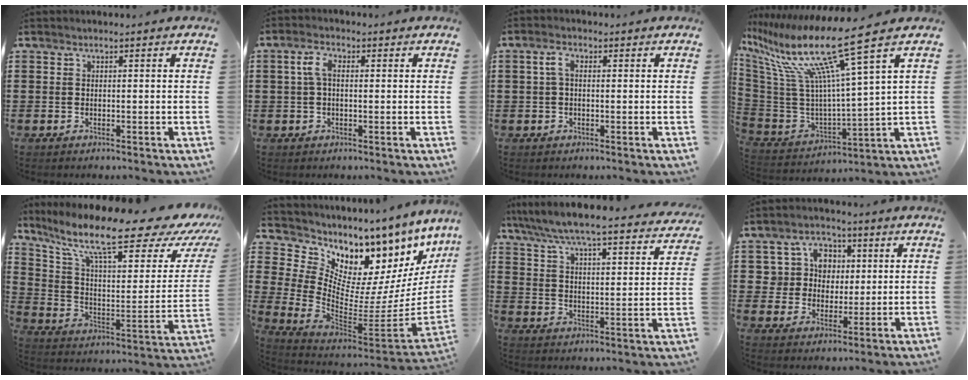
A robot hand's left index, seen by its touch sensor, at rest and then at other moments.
{"total": 4.0, "force": [0.5, 2.0, 3.4], "torque": [-0.080, 0.009, 0.004]}
{"total": 2.7, "force": [0.2, 1.4, 2.4], "torque": [-0.057, 0.006, -0.001]}
{"total": 16.5, "force": [10.2, 1.8, 12.8], "torque": [-0.282, -0.064, 0.155]}
{"total": 15.9, "force": [10.8, 2.9, 11.4], "torque": [-0.220, -0.069, 0.171]}
{"total": 3.1, "force": [1.7, 2.4, 1.0], "torque": [-0.047, -0.075, 0.015]}
{"total": 6.0, "force": [5.7, -0.2, 2.1], "torque": [-0.070, -0.046, 0.092]}
{"total": 6.3, "force": [1.9, 5.8, 1.9], "torque": [-0.060, 0.015, 0.033]}